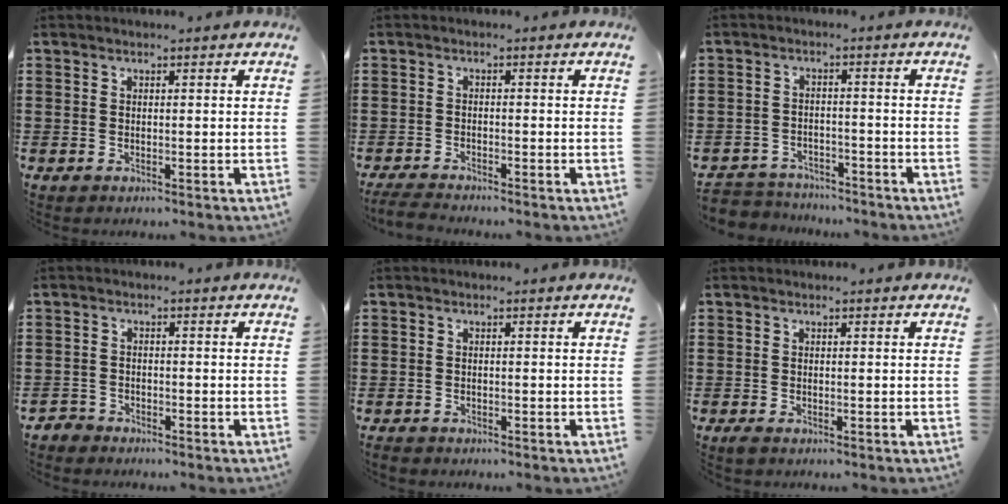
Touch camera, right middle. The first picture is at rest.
{"total": 2.3, "force": [-2.2, 0.1, 0.6], "torque": [-0.019, -0.001, -0.048]}
{"total": 3.8, "force": [-3.7, 0.8, -0.3], "torque": [-0.009, -0.003, -0.082]}
{"total": 2.0, "force": [-1.9, 0.5, -0.2], "torque": [-0.004, -0.001, -0.044]}
{"total": 0.7, "force": [-0.6, 0.3, 0.0], "torque": [-0.002, 0.000, -0.013]}
{"total": 0.5, "force": [-0.4, 0.1, 0.3], "torque": [-0.008, -0.005, -0.006]}